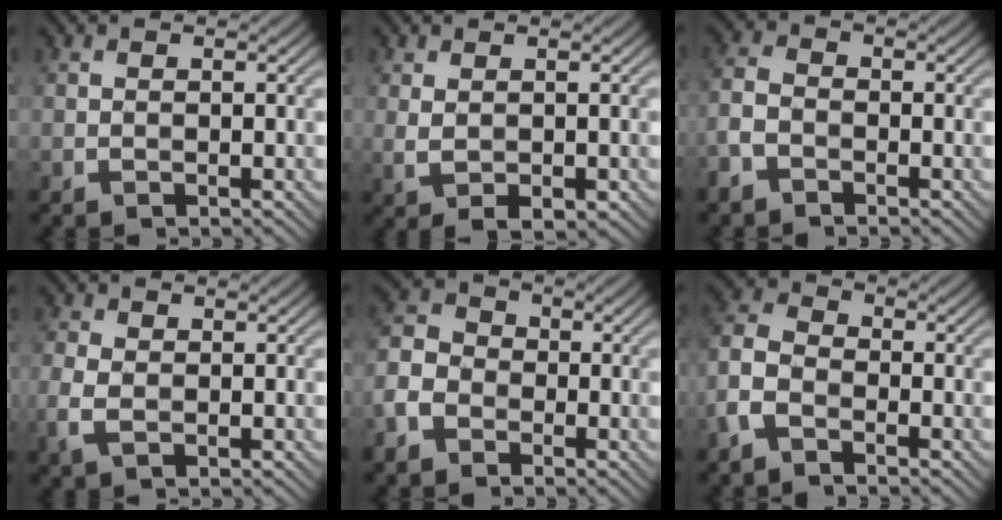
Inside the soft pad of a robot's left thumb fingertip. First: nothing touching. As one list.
[{"total": 3.0, "force": [-0.3, 1.5, 2.5], "torque": [-0.058, -0.009, 0.002]}, {"total": 3.8, "force": [-2.5, 2.1, 1.9], "torque": [-0.048, -0.002, -0.066]}, {"total": 3.2, "force": [-0.4, 2.1, 2.4], "torque": [-0.071, -0.003, -0.012]}, {"total": 5.6, "force": [-2.9, 4.1, 2.5], "torque": [-0.078, 0.000, -0.076]}, {"total": 5.3, "force": [-3.0, 3.0, 3.2], "torque": [-0.087, 0.002, -0.079]}]